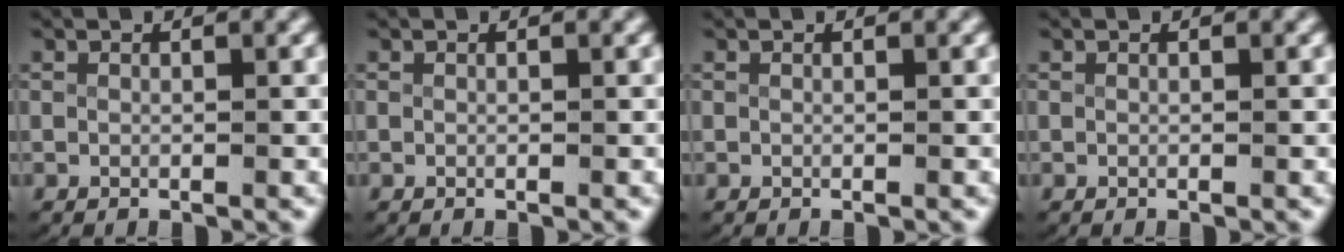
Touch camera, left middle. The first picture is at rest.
{"total": 0.0}
{"total": 0.0}
{"total": 0.0}